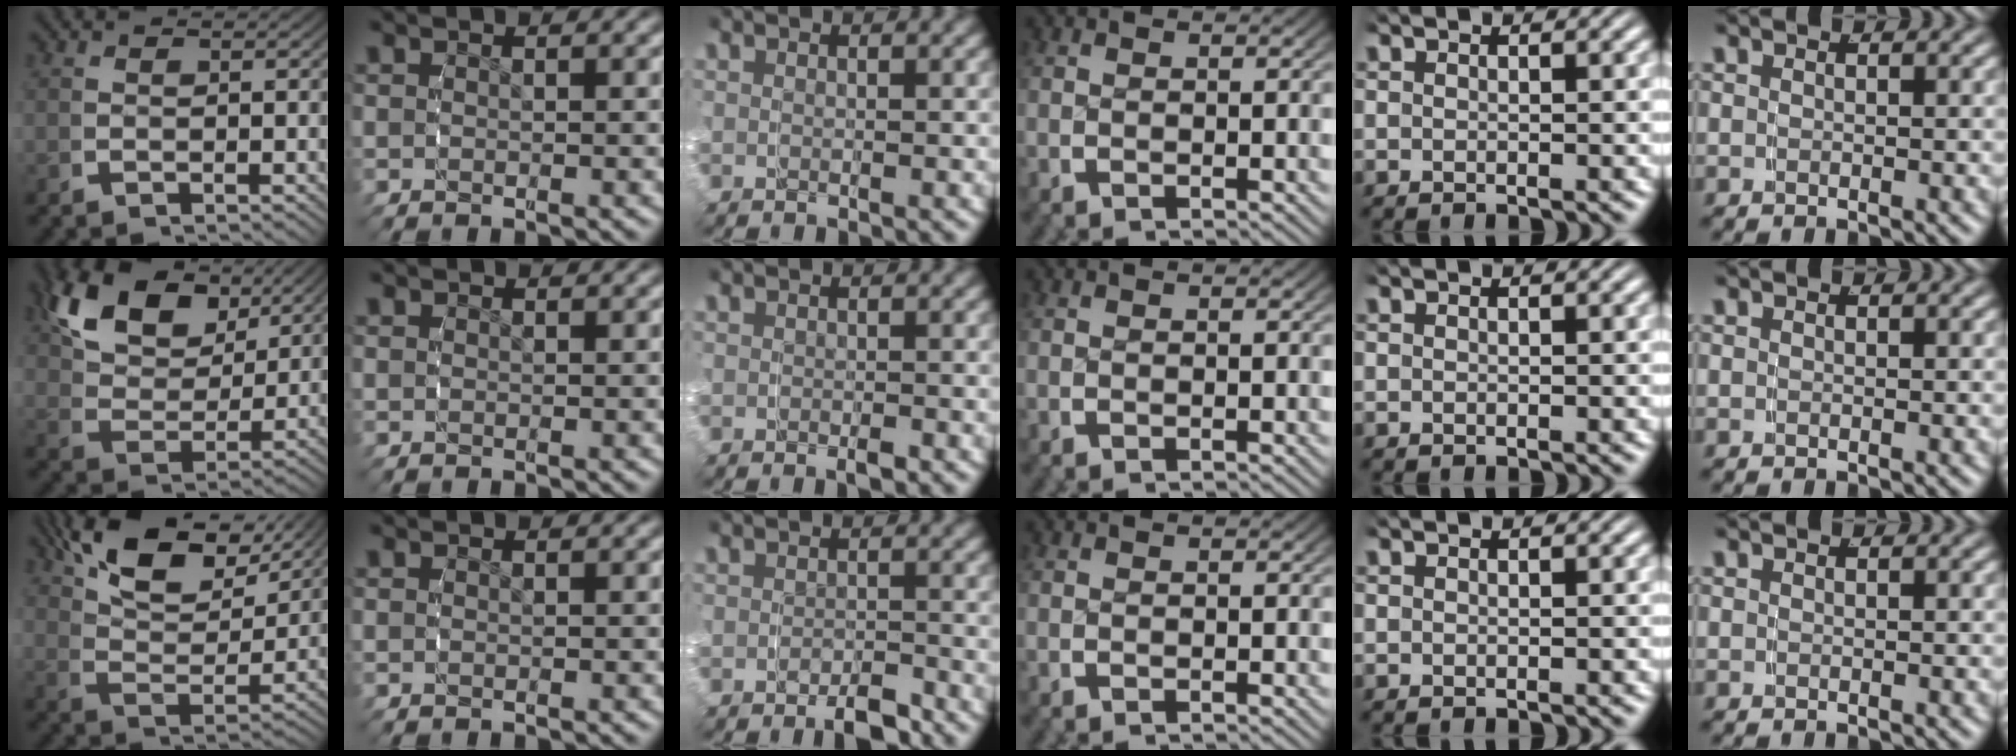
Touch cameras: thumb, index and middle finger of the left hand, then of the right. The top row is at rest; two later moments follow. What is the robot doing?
{"motion": "grasp_and_lifting", "object": "ribbon"}